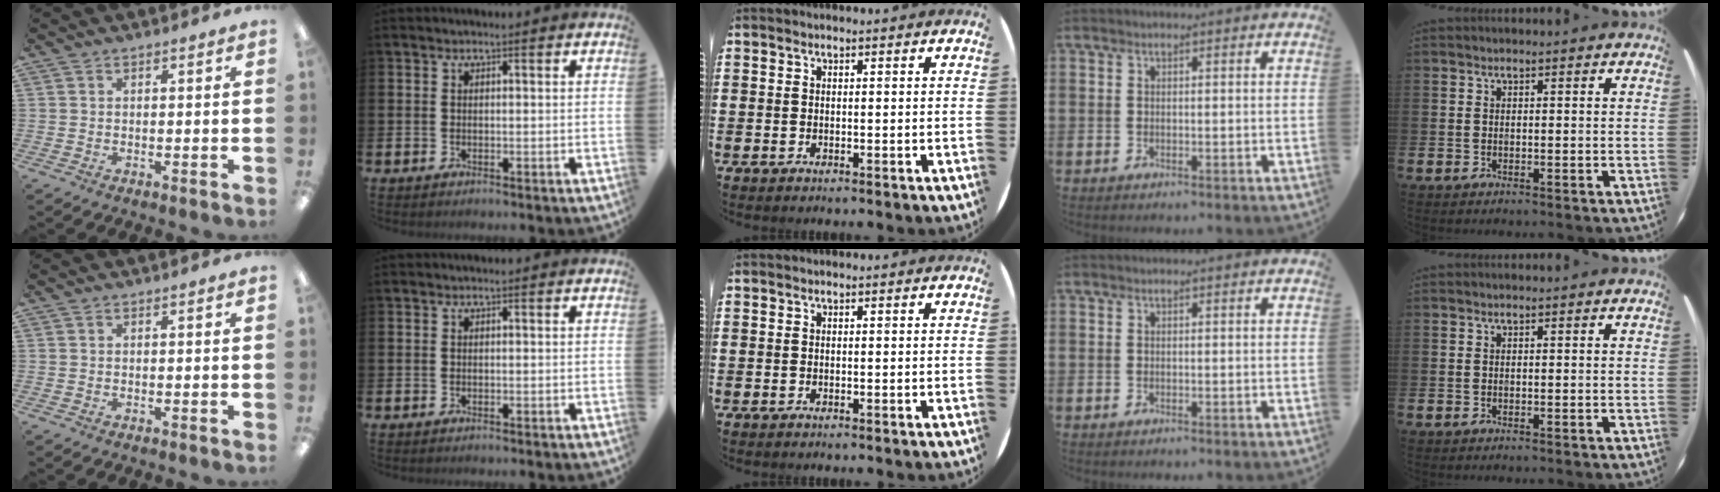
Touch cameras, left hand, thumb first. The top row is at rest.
{}